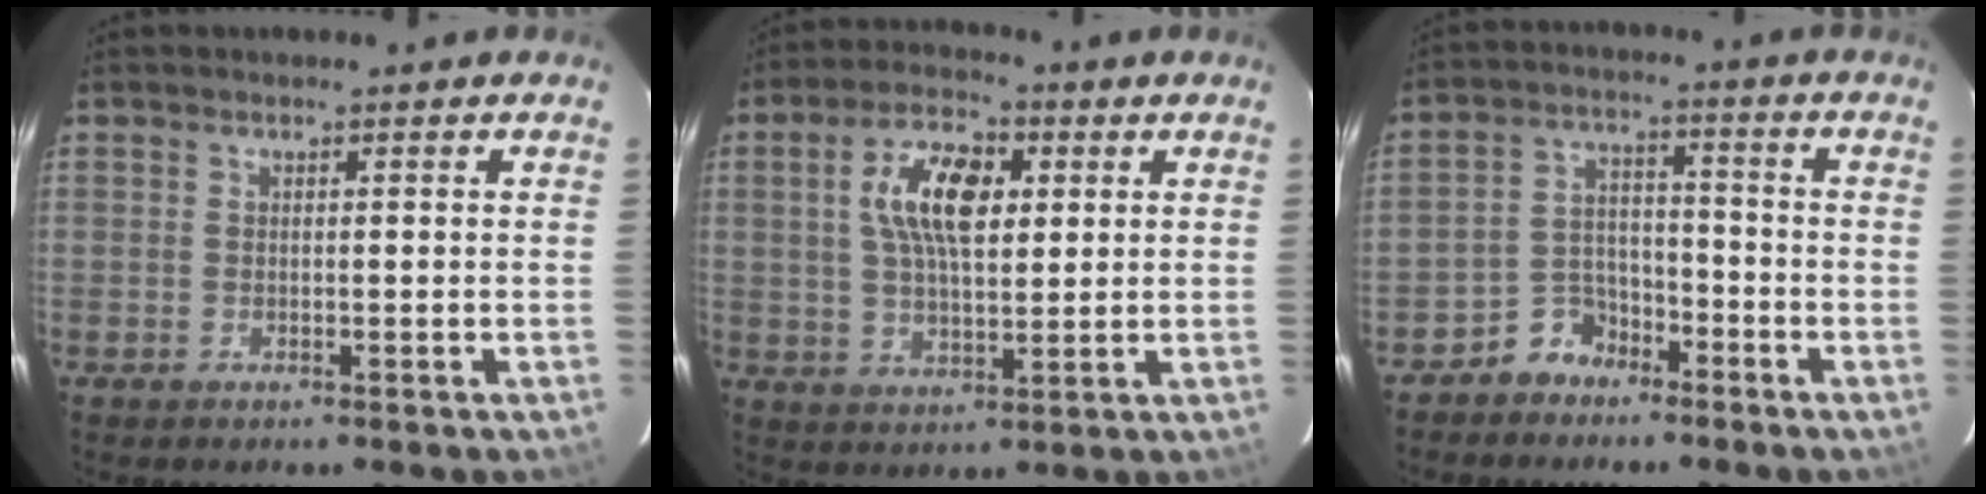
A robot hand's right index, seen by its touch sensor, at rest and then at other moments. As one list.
[{"total": 11.1, "force": [2.9, 5.2, 9.4], "torque": [-0.174, 0.017, 0.052]}, {"total": 6.2, "force": [-4.7, 4.0, 0.6], "torque": [-0.018, 0.027, -0.083]}]